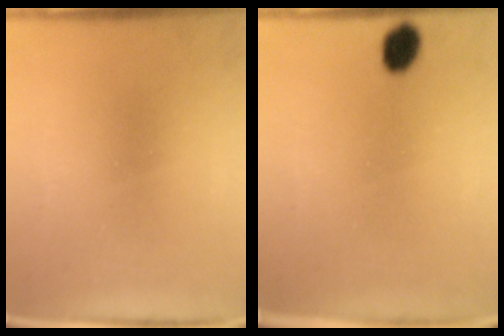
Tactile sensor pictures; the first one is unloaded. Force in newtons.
{"total": 2.3}